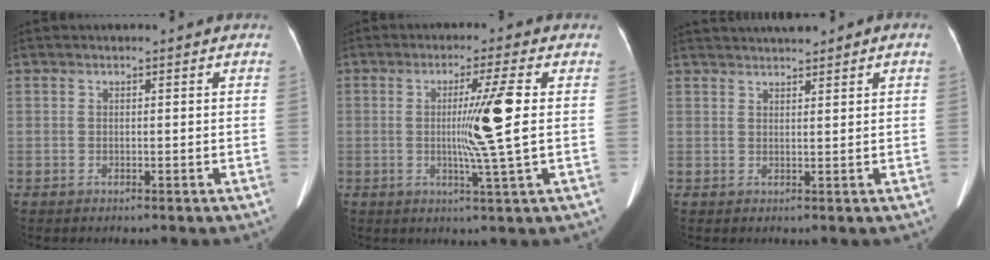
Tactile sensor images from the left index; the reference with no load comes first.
{"total": 7.5, "force": [0.3, -1.6, 7.4], "torque": [-0.133, -0.010, 0.006]}
{"total": 3.7, "force": [3.3, 0.2, 1.6], "torque": [-0.028, 0.028, 0.058]}